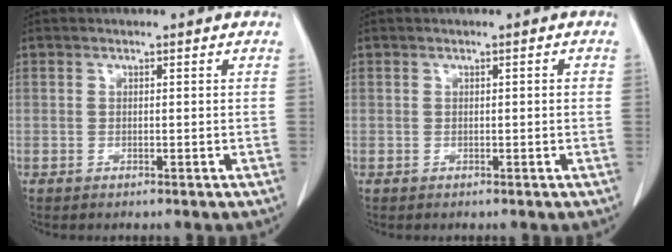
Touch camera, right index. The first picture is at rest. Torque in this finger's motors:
{"motor_torque": [-0.18, 0.12, -0.04, -0.01]}